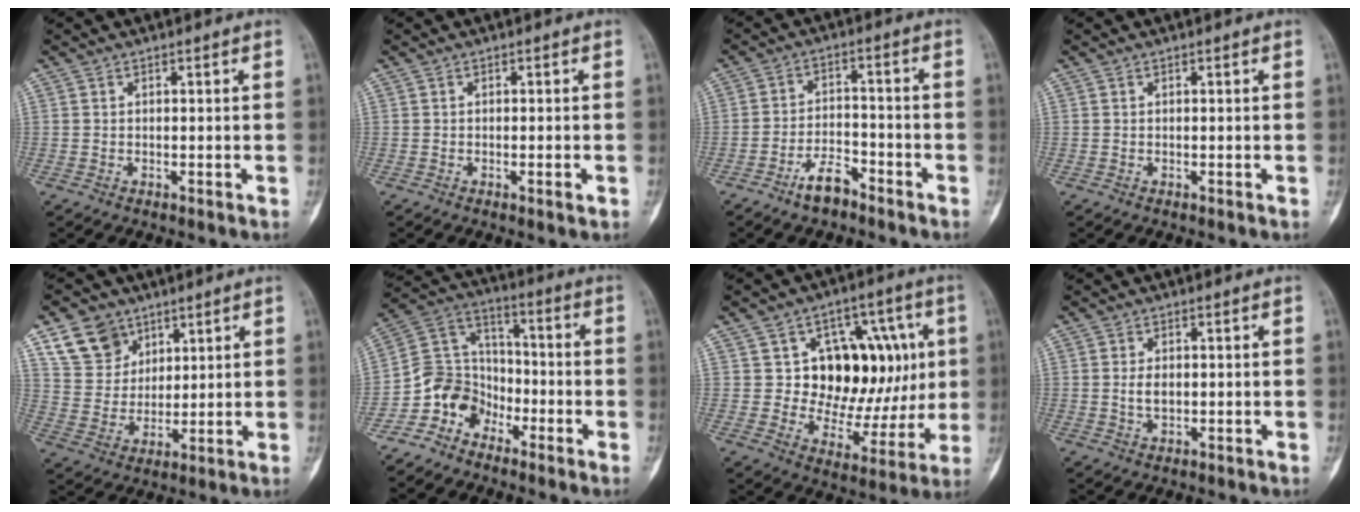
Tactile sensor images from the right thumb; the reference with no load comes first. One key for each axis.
{"total": 1.4, "fx": -0.5, "fy": 0.2, "fz": 1.2, "tx": -0.017, "ty": 0.002, "tz": -0.006}
{"total": 5.9, "fx": -4.3, "fy": 2.5, "fz": 3.0, "tx": -0.044, "ty": 0.033, "tz": -0.079}
{"total": 0.0}
{"total": 10.5, "fx": 6.3, "fy": 7.8, "fz": 3.1, "tx": -0.031, "ty": -0.031, "tz": 0.128}
{"total": 10.1, "fx": -6.2, "fy": 7.6, "fz": 2.4, "tx": -0.019, "ty": 0.080, "tz": -0.132}
{"total": 19.2, "fx": 3.5, "fy": 12.9, "fz": 13.9, "tx": -0.122, "ty": 0.002, "tz": 0.066}
{"total": 2.5, "fx": 0.1, "fy": 1.5, "fz": 2.0, "tx": -0.034, "ty": -0.002, "tz": 0.004}